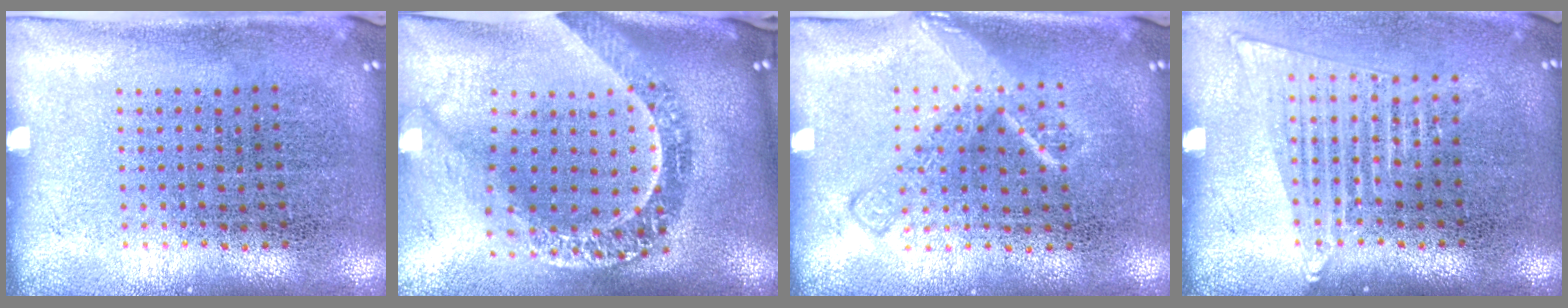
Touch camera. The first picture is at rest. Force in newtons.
{"total": 3.0, "press": 2.3, "slide": 1.9}
{"total": 2.1, "press": 2.1, "slide": 0.3}
{"total": 1.5, "press": 1.4, "slide": 0.7}